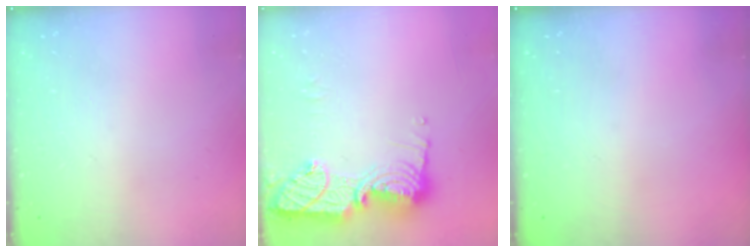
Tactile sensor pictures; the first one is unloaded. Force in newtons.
{"total": 16.5, "press": 16.4, "slide": 1.2}
{"total": 0.0}